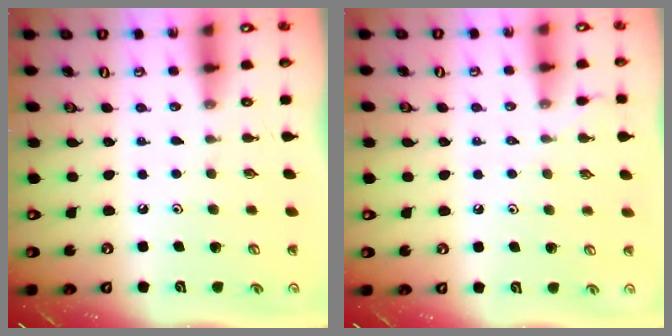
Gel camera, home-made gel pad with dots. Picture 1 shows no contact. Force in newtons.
{"total": 2.5, "press": 2.4, "slide": 0.6}